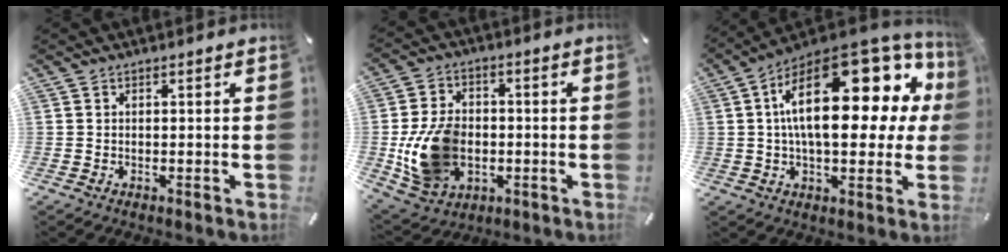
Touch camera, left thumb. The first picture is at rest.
{"total": 14.8, "force": [-2.2, 11.2, 9.5], "torque": [-0.195, 0.013, -0.035]}
{"total": 26.4, "force": [7.1, 13.2, 21.8], "torque": [-0.354, -0.043, 0.117]}